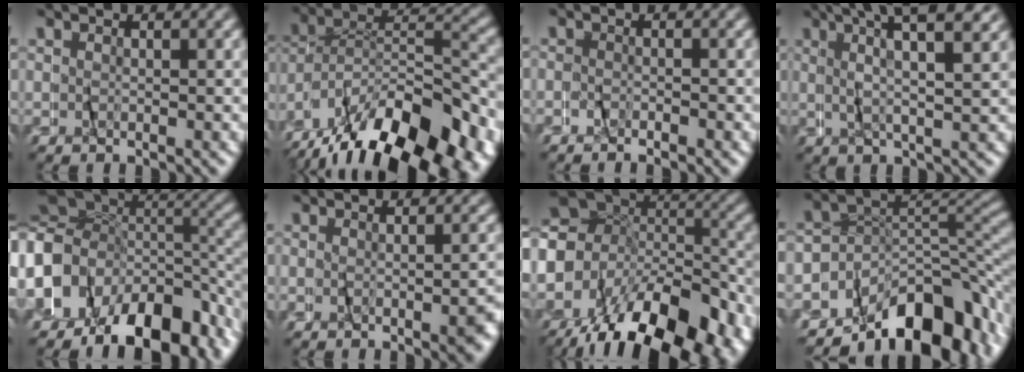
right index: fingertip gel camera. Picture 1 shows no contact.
{"total": 14.7, "force": [-8.8, 7.7, 8.9], "torque": [-0.153, -0.031, -0.134]}
{"total": 2.0, "force": [-0.5, 1.6, 1.2], "torque": [-0.039, -0.001, -0.016]}
{"total": 6.4, "force": [4.2, 0.5, 4.9], "torque": [-0.091, 0.023, 0.057]}
{"total": 18.8, "force": [-5.0, 14.4, 11.1], "torque": [-0.230, -0.036, -0.079]}
{"total": 2.7, "force": [-1.8, -0.2, 2.0], "torque": [-0.022, -0.002, -0.027]}
{"total": 18.9, "force": [-6.3, 13.6, 11.5], "torque": [-0.246, -0.039, -0.090]}
{"total": 10.9, "force": [-6.5, 6.0, 6.5], "torque": [-0.095, 0.002, -0.112]}